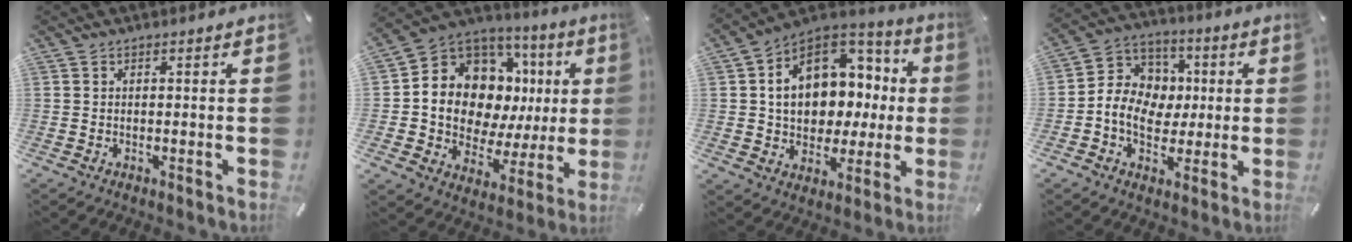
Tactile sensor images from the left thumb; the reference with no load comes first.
{"total": 11.4, "force": [3.1, 9.3, 5.8], "torque": [-0.101, -0.058, 0.059]}
{"total": 15.6, "force": [2.2, 12.3, 9.3], "torque": [-0.143, -0.012, 0.046]}
{"total": 10.6, "force": [-1.1, 9.7, 4.3], "torque": [-0.084, 0.010, -0.017]}